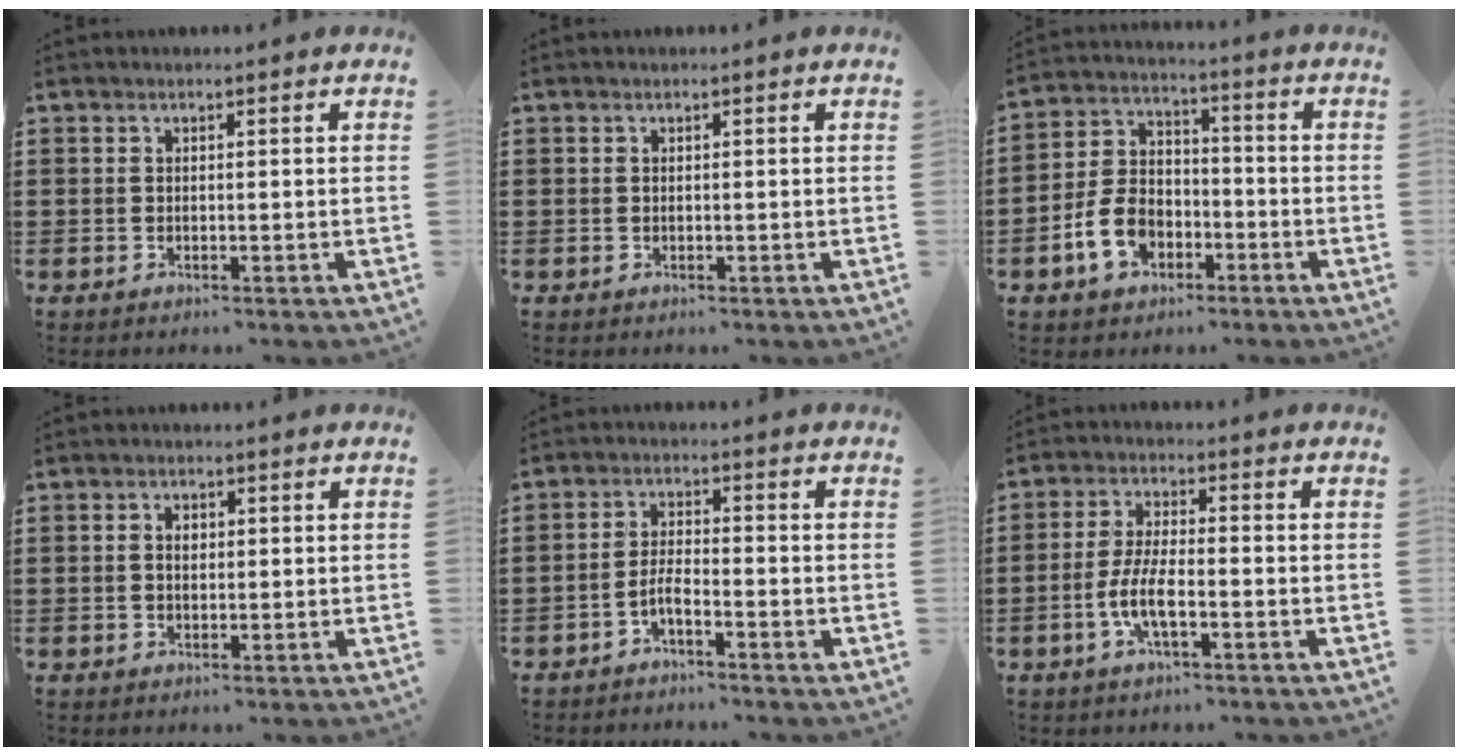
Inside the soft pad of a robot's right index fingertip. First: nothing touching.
{"total": 0.0}
{"total": 8.0, "force": [-3.4, 5.7, 4.5], "torque": [-0.120, 0.012, -0.069]}
{"total": 1.7, "force": [0.2, 1.1, 1.3], "torque": [-0.028, 0.007, 0.002]}
{"total": 3.1, "force": [-1.9, 0.7, 2.3], "torque": [-0.057, 0.001, -0.040]}
{"total": 6.0, "force": [-2.2, 1.7, 5.3], "torque": [-0.132, -0.013, -0.050]}